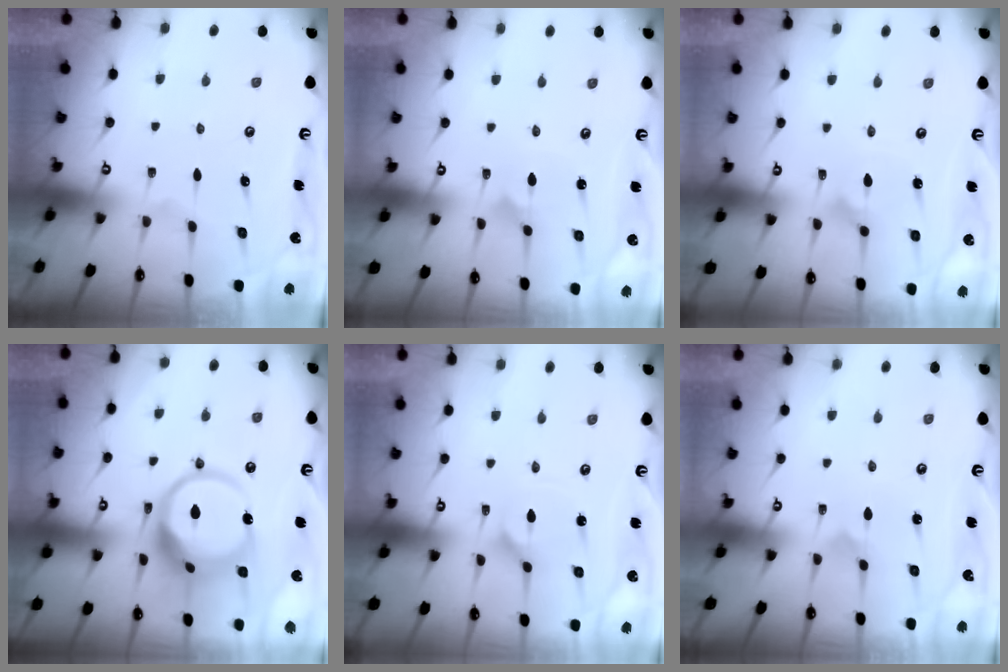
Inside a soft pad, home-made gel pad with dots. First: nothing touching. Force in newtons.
{"total": 2.3, "press": 2.3, "slide": 0.1}
{"total": 3.4, "press": 3.4, "slide": 0.3}
{"total": 14.3, "press": 14.2, "slide": 1.7}
{"total": 4.3, "press": 4.3, "slide": 0.4}
{"total": 2.7, "press": 2.7, "slide": 0.3}